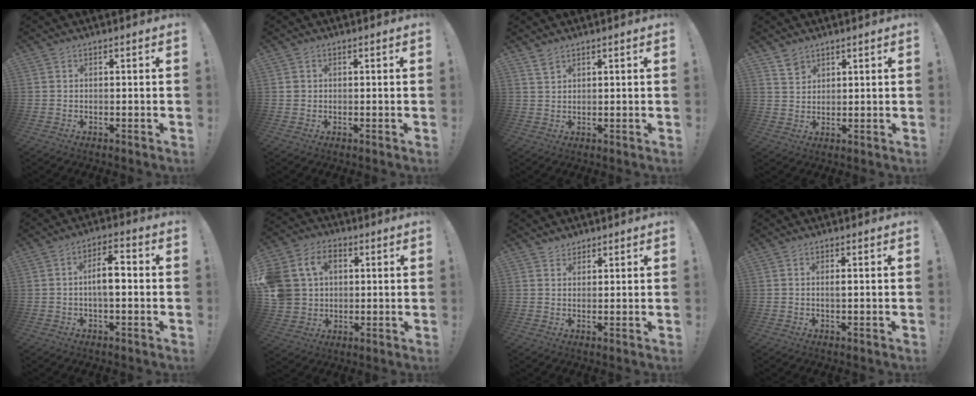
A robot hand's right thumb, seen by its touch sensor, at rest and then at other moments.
{"total": 1.0, "force": [0.2, 1.0, 0.2], "torque": [-0.006, 0.004, 0.005]}
{"total": 2.7, "force": [2.1, 1.0, 1.3], "torque": [-0.014, -0.015, 0.038]}
{"total": 4.7, "force": [3.5, 3.1, 1.0], "torque": [-0.004, -0.024, 0.064]}
{"total": 7.6, "force": [-0.6, 3.1, 6.9], "torque": [-0.114, 0.010, -0.016]}
{"total": 14.2, "force": [4.0, 11.6, 7.1], "torque": [-0.144, -0.004, 0.082]}
{"total": 2.4, "force": [2.0, 1.3, 0.0], "torque": [0.005, -0.012, 0.037]}
{"total": 1.0, "force": [0.0, 0.1, 1.0], "torque": [-0.014, -0.001, -0.001]}